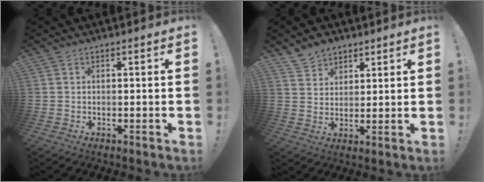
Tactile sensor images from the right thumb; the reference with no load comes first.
{"total": 6.7, "force": [5.1, 4.2, 1.0], "torque": [-0.021, -0.031, 0.099]}